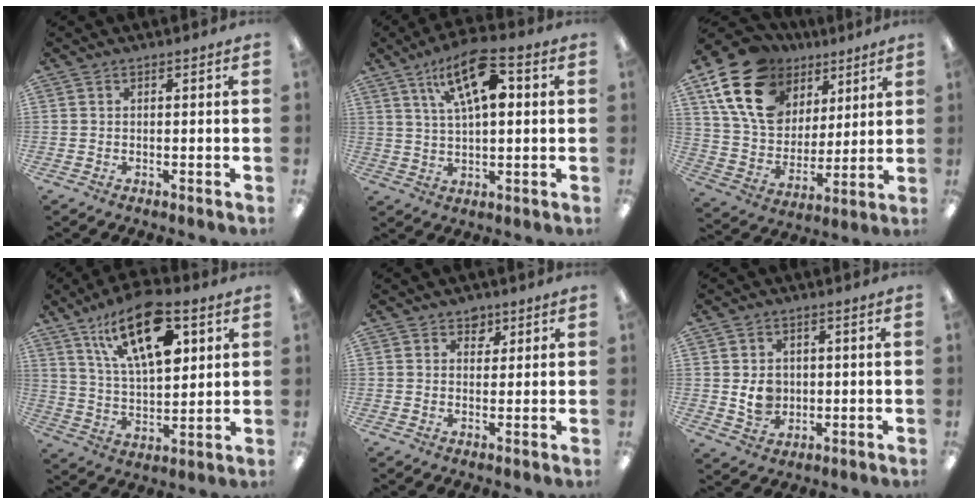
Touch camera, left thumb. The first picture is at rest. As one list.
[{"total": 13.8, "force": [6.1, 5.5, 11.1], "torque": [-0.182, -0.012, 0.103]}, {"total": 20.7, "force": [10.4, 14.4, 10.5], "torque": [-0.196, -0.035, 0.197]}, {"total": 19.8, "force": [10.1, 9.0, 14.4], "torque": [-0.227, -0.036, 0.170]}, {"total": 3.0, "force": [2.0, 2.2, 0.4], "torque": [0.010, -0.006, 0.032]}, {"total": 5.8, "force": [0.3, 4.9, 3.1], "torque": [-0.045, 0.000, 0.005]}]